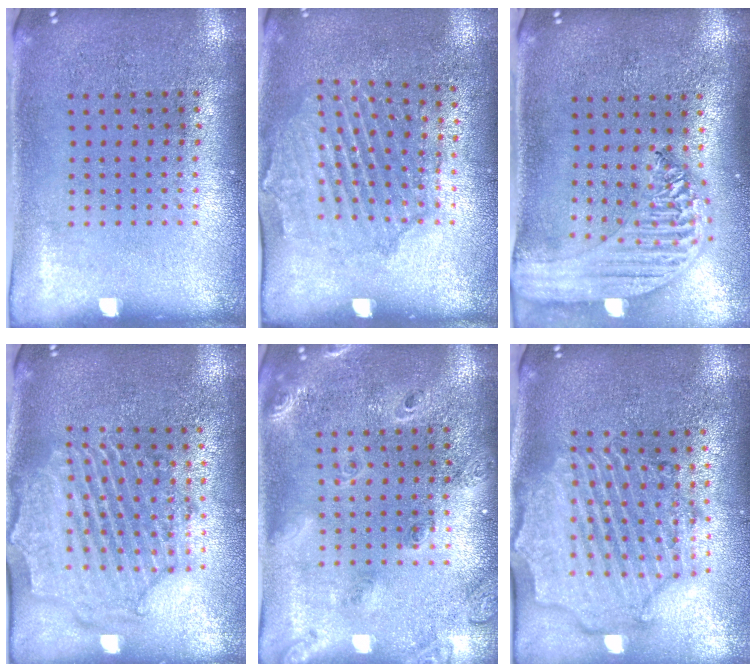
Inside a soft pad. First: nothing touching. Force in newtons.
{"total": 1.5, "press": 1.5, "slide": 0.4}
{"total": 2.2, "press": 2.0, "slide": 1.0}
{"total": 2.3, "press": 2.2, "slide": 0.8}
{"total": 1.7, "press": 1.6, "slide": 0.6}
{"total": 2.8, "press": 2.5, "slide": 1.3}